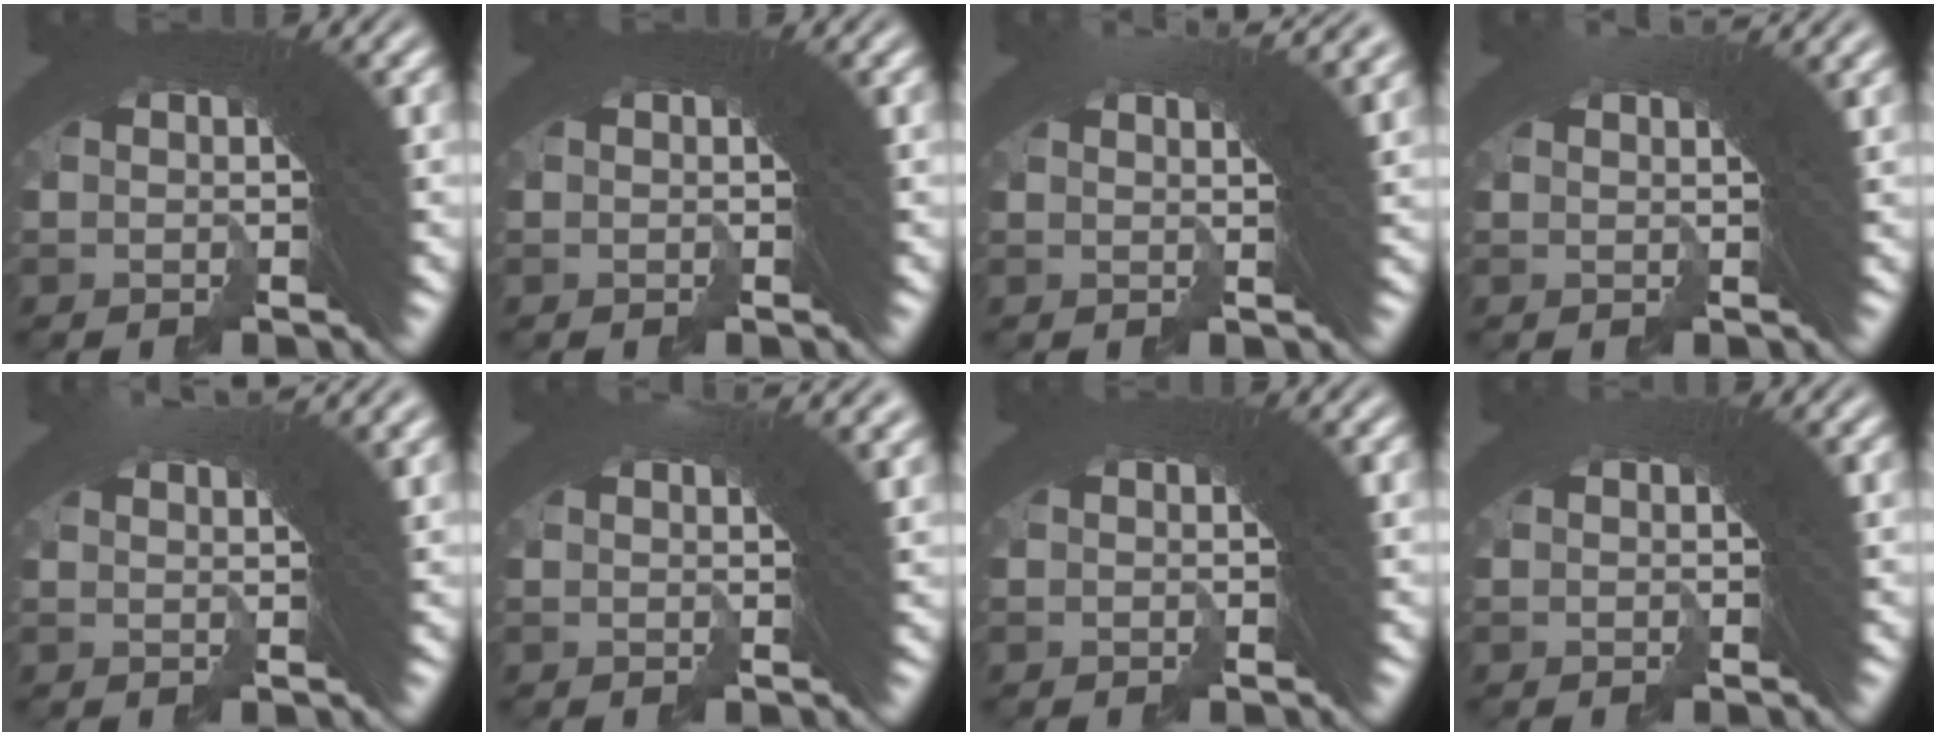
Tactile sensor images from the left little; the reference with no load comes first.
{"total": 0.0}
{"total": 4.3, "force": [2.6, -1.0, 3.2], "torque": [-0.037, 0.024, 0.039]}
{"total": 2.4, "force": [1.2, -2.1, 0.4], "torque": [-0.010, 0.015, 0.020]}
{"total": 3.4, "force": [2.3, -2.0, 1.5], "torque": [-0.021, 0.023, 0.037]}
{"total": 3.2, "force": [1.7, -0.6, 2.7], "torque": [-0.034, 0.022, 0.022]}
{"total": 0.6, "force": [-0.2, -0.4, -0.4], "torque": [0.005, -0.002, -0.002]}
{"total": 1.1, "force": [-0.3, -0.7, -0.8], "torque": [0.010, -0.002, -0.004]}